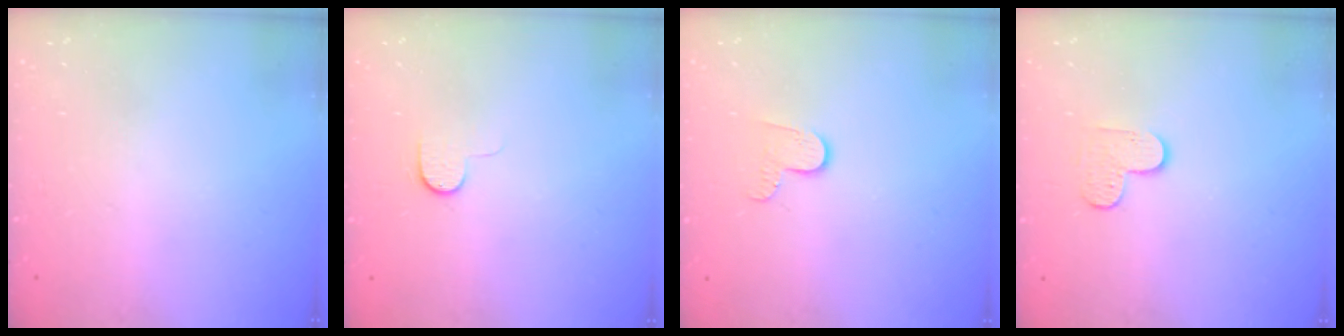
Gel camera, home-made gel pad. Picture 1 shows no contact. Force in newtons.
{"total": 5.0, "press": 5.0, "slide": 0.5}
{"total": 6.4, "press": 6.4, "slide": 0.5}
{"total": 4.7, "press": 4.7, "slide": 0.5}